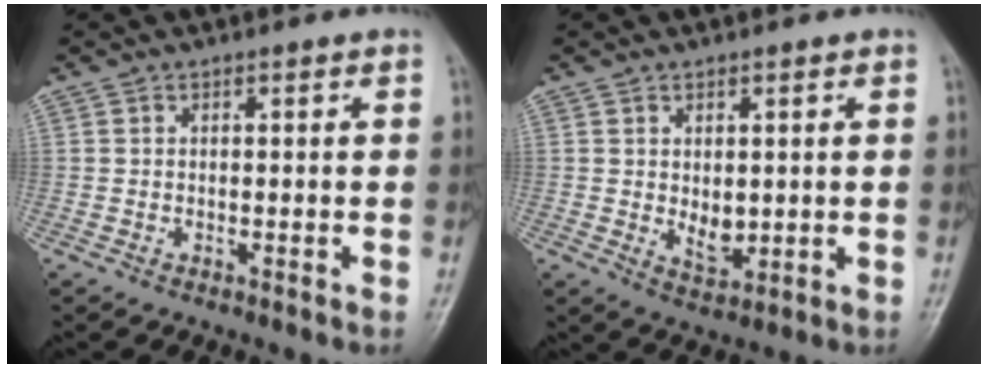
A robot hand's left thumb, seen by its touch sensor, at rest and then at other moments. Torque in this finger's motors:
{"motor_torque": [0.01, 0.10, 0.14, 0.00, 0.01]}